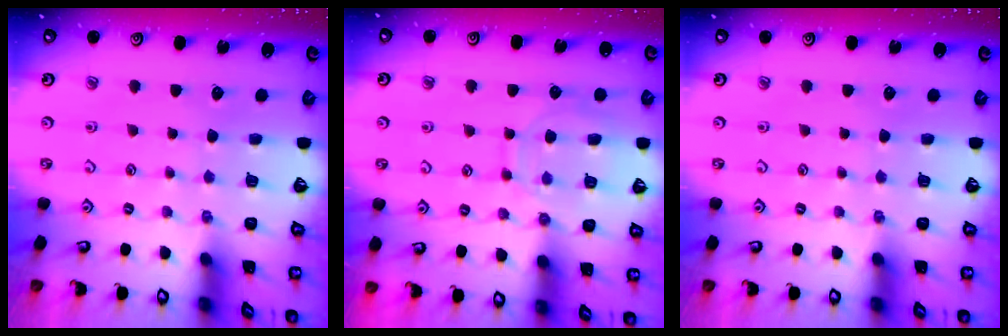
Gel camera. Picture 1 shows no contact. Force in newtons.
{"total": 11.3, "press": 11.2, "slide": 1.1}
{"total": 0.0}